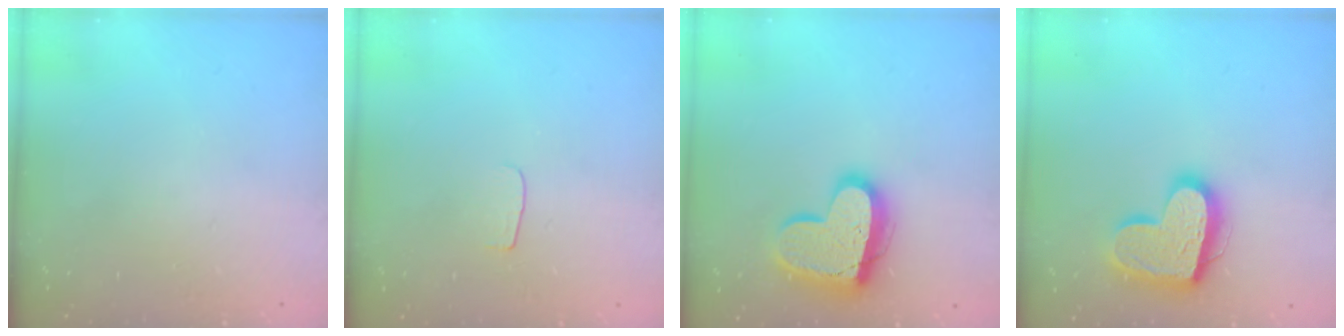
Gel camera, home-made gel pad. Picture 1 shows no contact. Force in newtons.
{"total": 3.1, "press": 3.1, "slide": 0.3}
{"total": 16.8, "press": 16.7, "slide": 1.5}
{"total": 17.5, "press": 17.4, "slide": 1.6}